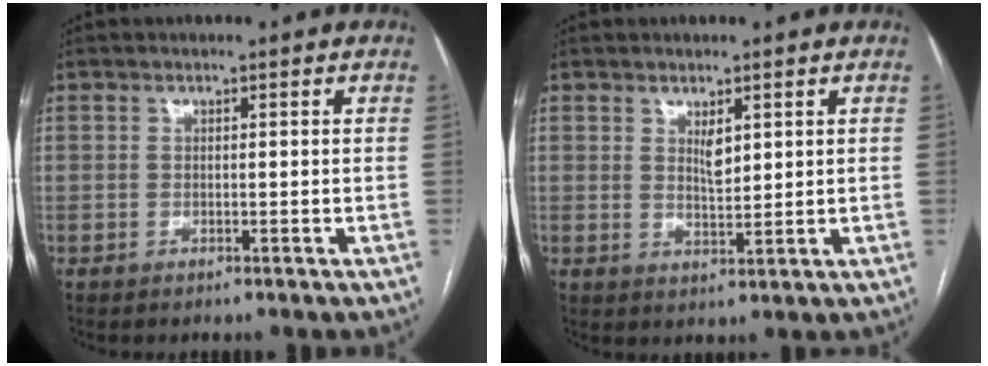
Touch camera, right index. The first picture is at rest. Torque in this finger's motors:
{"motor_torque": [0.12, -0.06, 0.03, 0.04]}